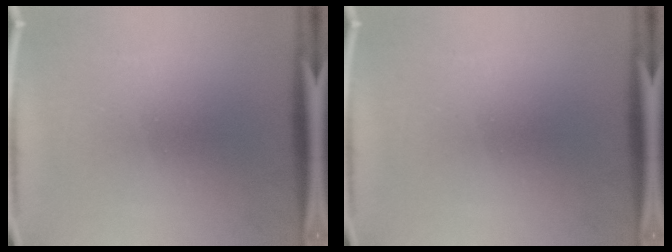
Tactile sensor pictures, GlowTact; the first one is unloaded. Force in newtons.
{"total": 0.0}